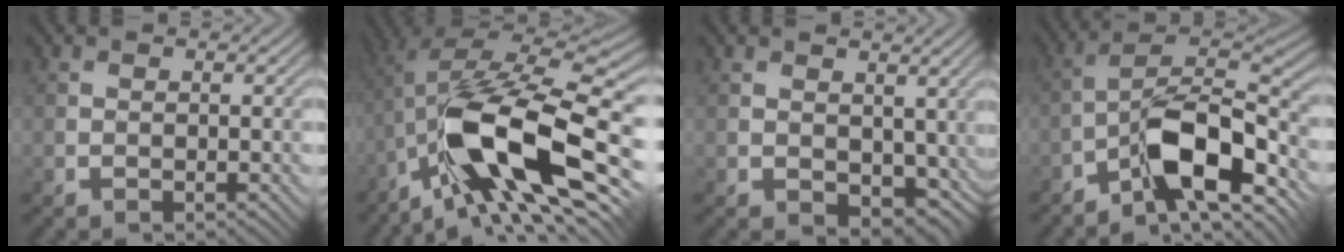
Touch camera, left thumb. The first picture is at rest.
{"total": 14.6, "force": [-4.7, 4.6, 13.1], "torque": [-0.231, 0.016, -0.092]}
{"total": 4.1, "force": [0.6, 3.0, 2.8], "torque": [-0.063, -0.014, 0.012]}
{"total": 10.5, "force": [-6.4, 3.1, 7.7], "torque": [-0.123, 0.014, -0.135]}